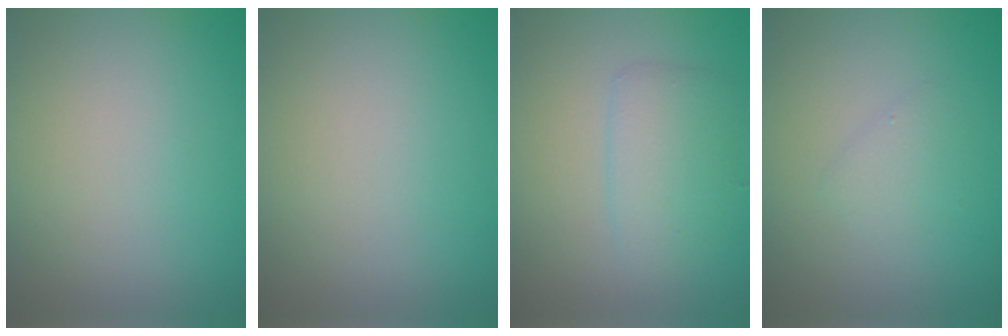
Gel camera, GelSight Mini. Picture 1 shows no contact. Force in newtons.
{"total": 0.0}
{"total": 2.9, "press": 2.9, "slide": 0.2}
{"total": 1.3, "press": 1.3, "slide": 0.1}